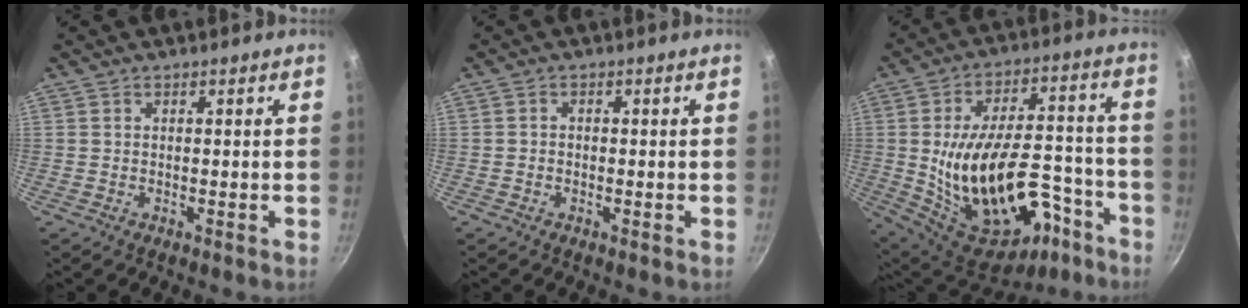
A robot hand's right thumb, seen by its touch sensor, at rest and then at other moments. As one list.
[{"total": 0.9, "force": [-0.3, 0.7, 0.4], "torque": [-0.009, 0.004, -0.007]}, {"total": 27.2, "force": [-9.3, 14.8, 20.9], "torque": [-0.300, 0.056, -0.113]}]